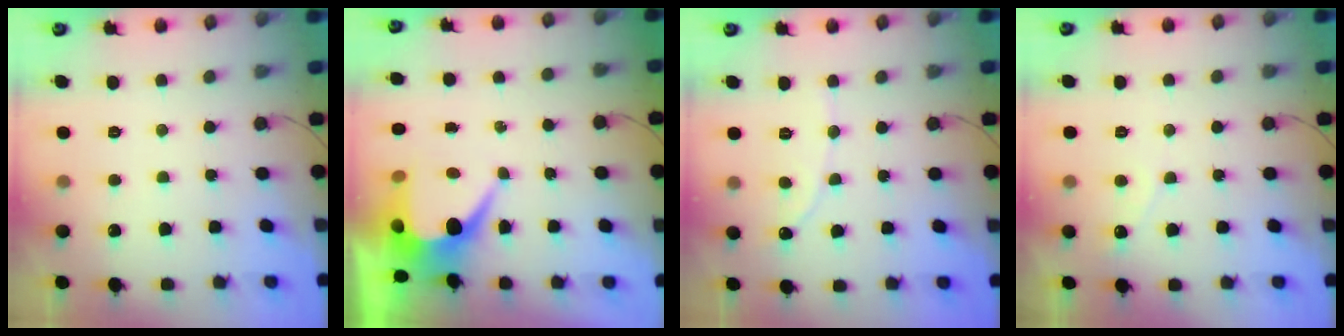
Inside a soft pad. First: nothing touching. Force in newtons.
{"total": 7.6, "press": 7.5, "slide": 0.9}
{"total": 2.3, "press": 2.3, "slide": 0.2}
{"total": 2.9, "press": 2.9, "slide": 0.3}